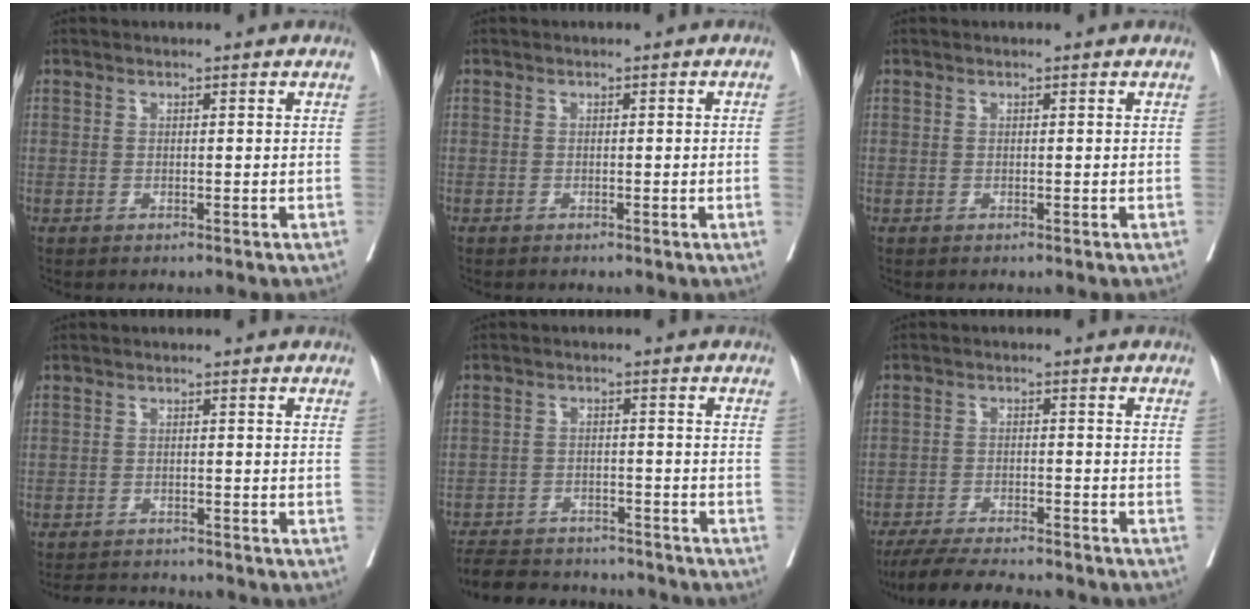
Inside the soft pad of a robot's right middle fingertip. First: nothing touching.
{"total": 1.1, "force": [-0.3, -0.4, 1.0], "torque": [-0.016, -0.001, -0.004]}
{"total": 0.0}
{"total": 5.8, "force": [-5.7, 0.6, 1.1], "torque": [-0.016, -0.006, -0.086]}
{"total": 15.4, "force": [-14.1, 4.0, 4.6], "torque": [-0.104, 0.001, -0.198]}
{"total": 13.6, "force": [-12.1, 1.7, 6.0], "torque": [-0.096, -0.021, -0.177]}